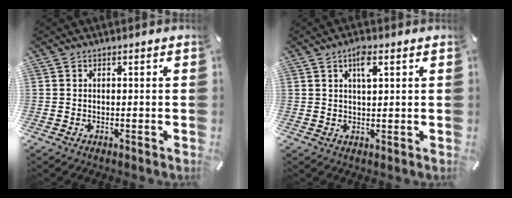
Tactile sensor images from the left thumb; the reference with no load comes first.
{"total": 4.1, "force": [1.9, 1.4, 3.3], "torque": [-0.064, 0.004, 0.028]}